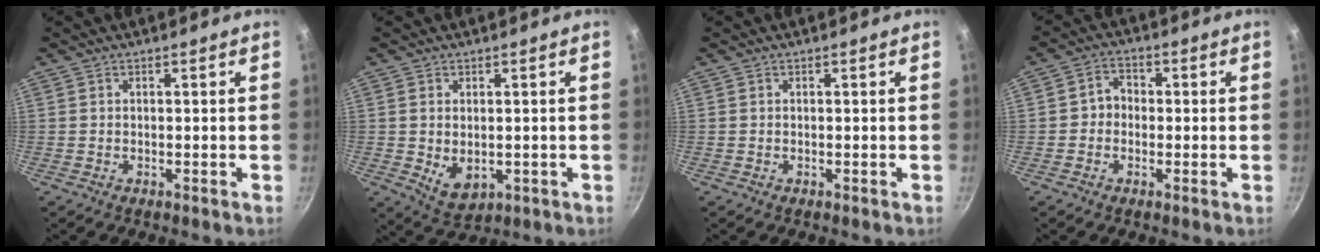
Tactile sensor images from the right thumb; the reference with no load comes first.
{"total": 5.9, "force": [-0.2, 3.9, 4.4], "torque": [-0.070, -0.014, 0.009]}
{"total": 0.0}
{"total": 4.1, "force": [-0.4, 3.6, 2.0], "torque": [-0.007, 0.013, -0.018]}